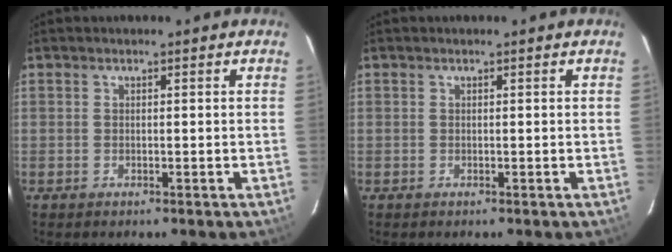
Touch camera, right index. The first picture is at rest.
{"total": 0.0}